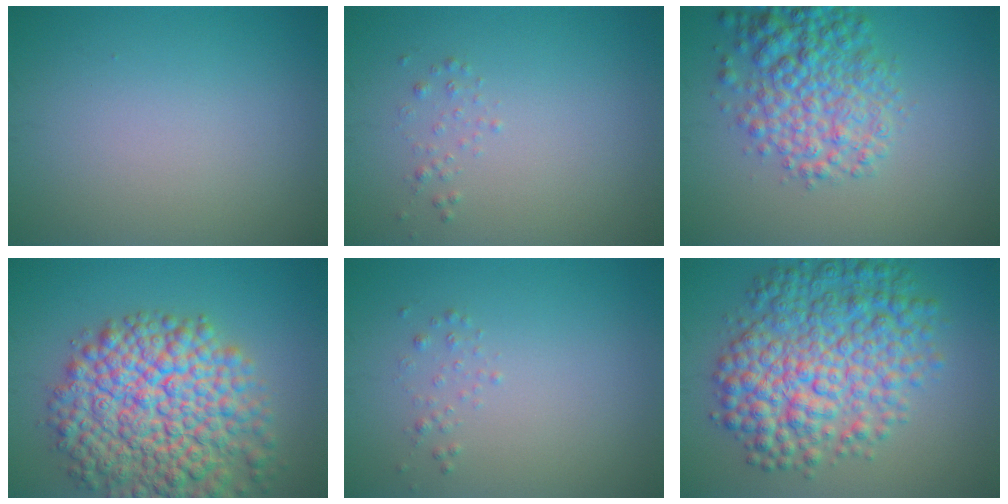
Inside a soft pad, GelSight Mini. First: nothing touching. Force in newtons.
{"total": 0.7, "press": 0.7, "slide": 0.0}
{"total": 6.3, "press": 6.3, "slide": 0.2}
{"total": 11.8, "press": 11.7, "slide": 0.6}
{"total": 0.7, "press": 0.7, "slide": 0.0}
{"total": 9.6, "press": 9.6, "slide": 0.1}